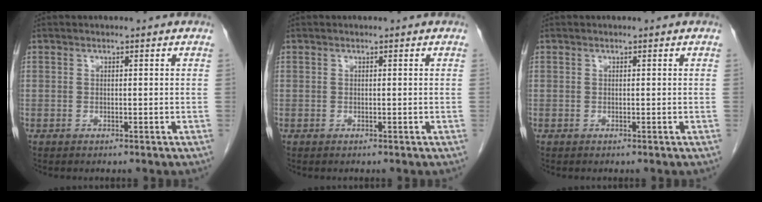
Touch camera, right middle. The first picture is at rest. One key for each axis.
{"total": 0.0}
{"total": 0.0}